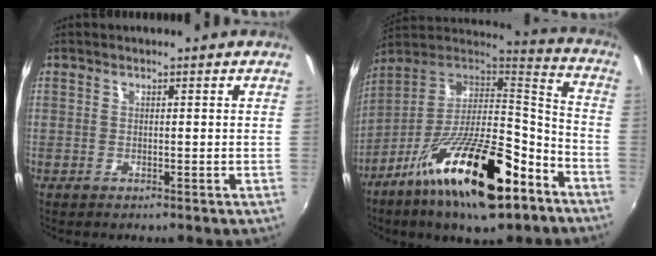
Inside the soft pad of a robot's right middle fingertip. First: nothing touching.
{"total": 24.7, "force": [-13.1, 8.5, 19.1], "torque": [-0.330, -0.013, -0.222]}